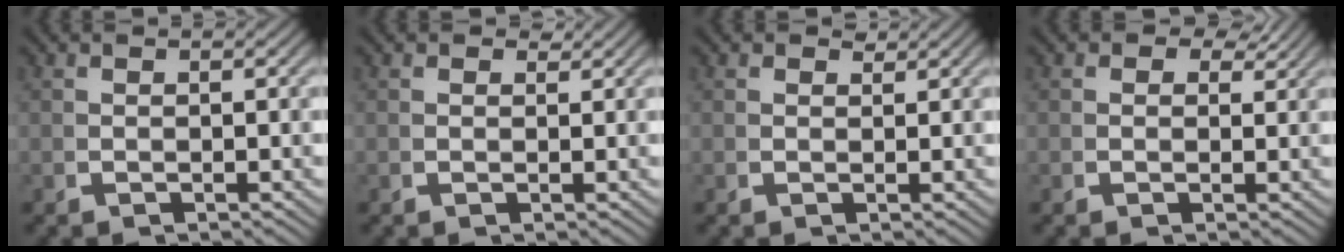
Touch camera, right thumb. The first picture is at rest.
{"total": 1.1, "force": [0.9, 0.5, 0.3], "torque": [0.002, 0.000, 0.013]}
{"total": 1.1, "force": [0.9, 0.5, 0.3], "torque": [-0.002, 0.000, 0.016]}
{"total": 2.0, "force": [1.3, 1.3, 0.8], "torque": [-0.012, -0.003, 0.016]}